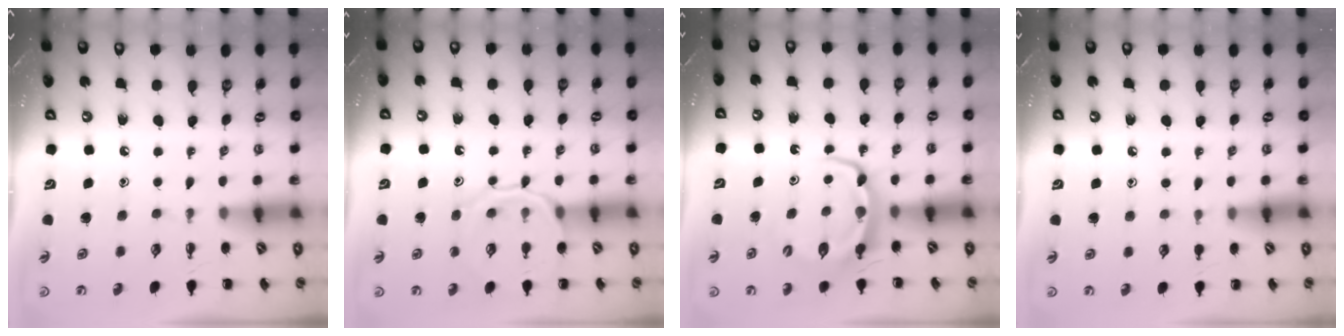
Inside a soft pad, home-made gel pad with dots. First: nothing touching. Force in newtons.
{"total": 11.4, "press": 11.4, "slide": 0.8}
{"total": 5.9, "press": 5.9, "slide": 0.4}
{"total": 4.5, "press": 4.1, "slide": 1.6}